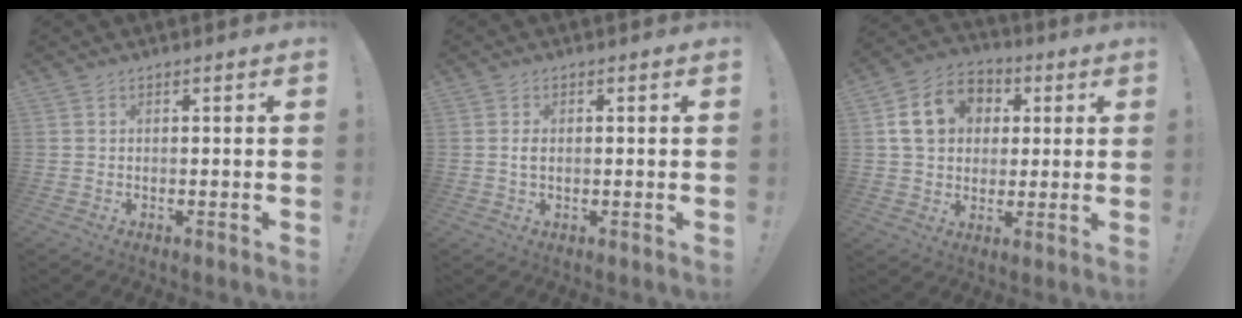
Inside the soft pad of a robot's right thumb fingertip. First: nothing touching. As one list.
[{"total": 1.6, "force": [-0.1, 0.9, 1.3], "torque": [-0.026, 0.003, -0.003]}, {"total": 14.6, "force": [3.9, 11.7, 7.7], "torque": [-0.114, 0.005, 0.084]}]